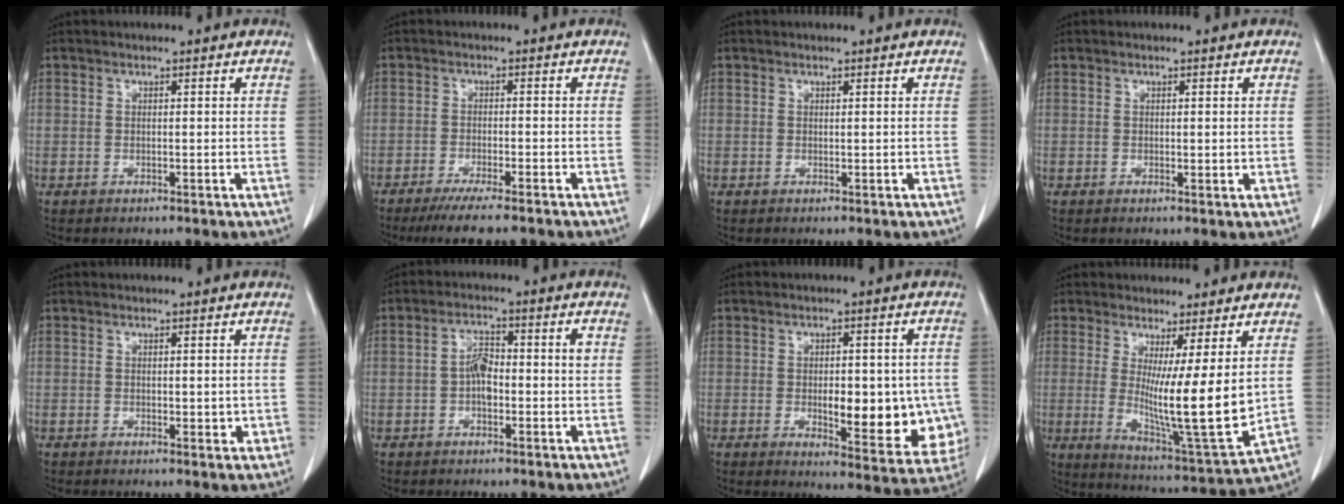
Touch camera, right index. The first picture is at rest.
{"total": 8.6, "force": [-7.1, 0.6, 4.9], "torque": [-0.066, -0.016, -0.107]}
{"total": 0.0}
{"total": 1.1, "force": [-0.1, 0.4, 1.0], "torque": [-0.015, -0.002, -0.001]}
{"total": 2.0, "force": [-0.1, 1.0, 1.7], "torque": [-0.019, -0.002, 0.000]}
{"total": 5.1, "force": [-0.2, 2.0, 4.7], "torque": [-0.092, 0.022, -0.007]}
{"total": 14.5, "force": [-2.3, 5.7, 13.1], "torque": [-0.134, 0.001, -0.009]}
{"total": 12.4, "force": [1.9, 0.2, 12.2], "torque": [-0.209, -0.047, 0.036]}